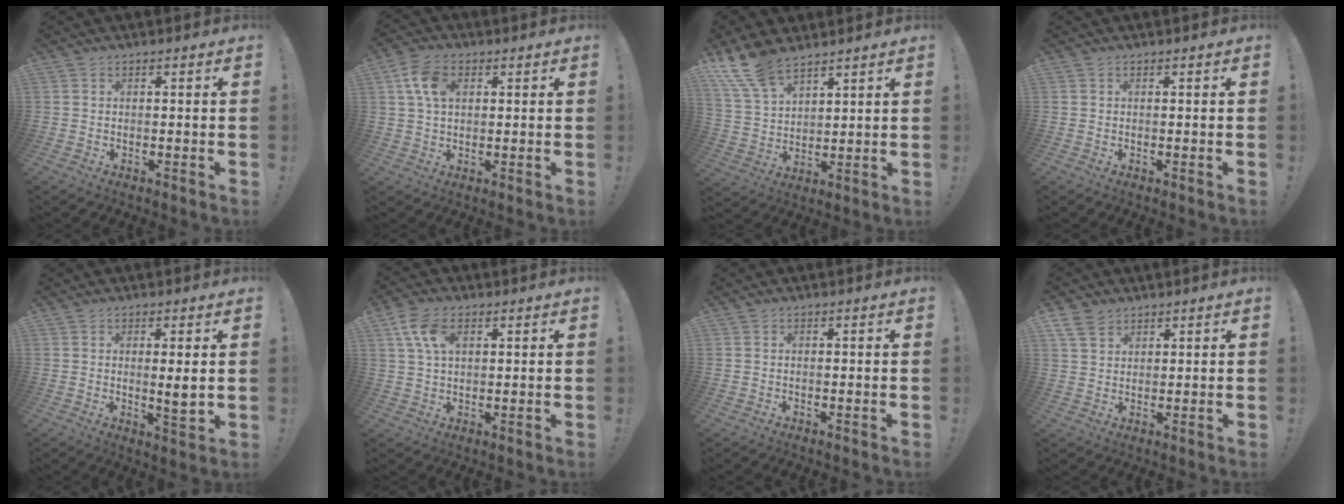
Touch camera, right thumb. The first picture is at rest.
{"total": 8.4, "force": [2.4, 5.5, 5.9], "torque": [-0.113, 0.004, 0.045]}
{"total": 11.4, "force": [8.7, 5.1, 5.2], "torque": [-0.103, -0.045, 0.168]}
{"total": 0.0}
{"total": 4.9, "force": [0.7, 0.3, 4.8], "torque": [-0.062, -0.018, 0.009]}
{"total": 8.7, "force": [3.4, 5.2, 6.1], "torque": [-0.119, 0.003, 0.068]}
{"total": 0.0}
{"total": 5.4, "force": [3.8, 3.3, 2.0], "torque": [-0.035, -0.016, 0.074]}